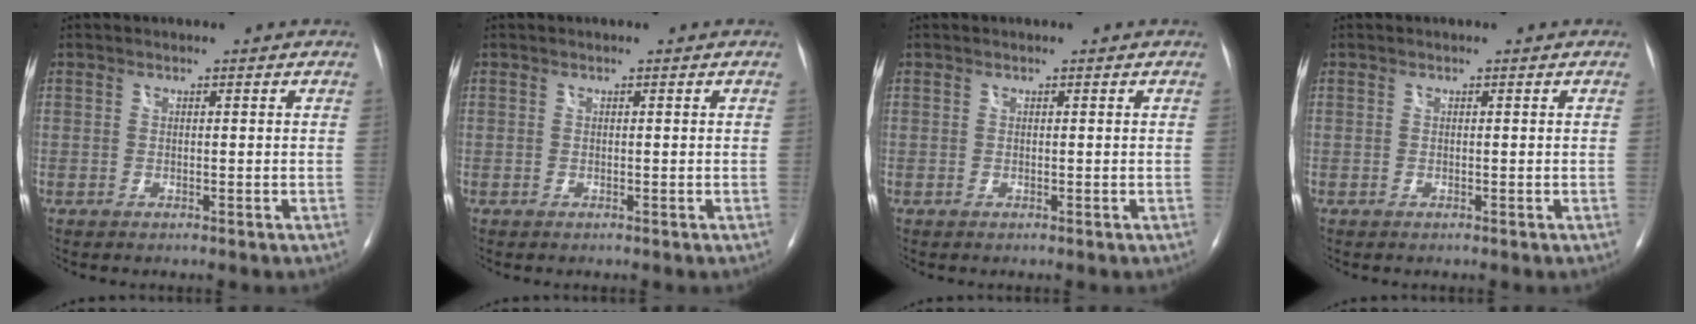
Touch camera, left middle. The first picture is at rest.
{"total": 0.0}
{"total": 0.0}
{"total": 0.0}